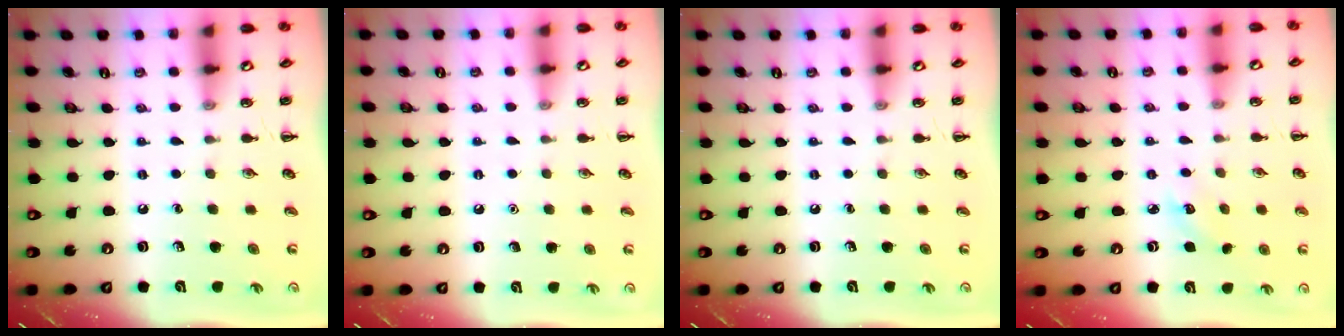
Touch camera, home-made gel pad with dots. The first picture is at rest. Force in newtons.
{"total": 1.6, "press": 1.5, "slide": 0.1}
{"total": 0.0}
{"total": 3.5, "press": 3.4, "slide": 1.0}